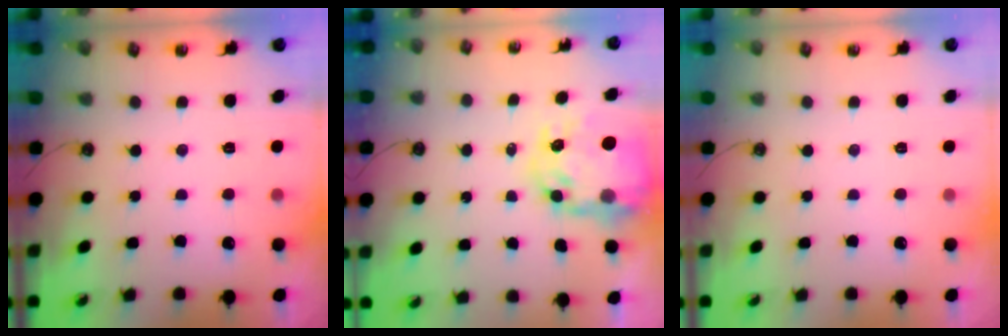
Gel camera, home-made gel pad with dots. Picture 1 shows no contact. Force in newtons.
{"total": 10.0, "press": 10.0, "slide": 0.7}
{"total": 0.0}